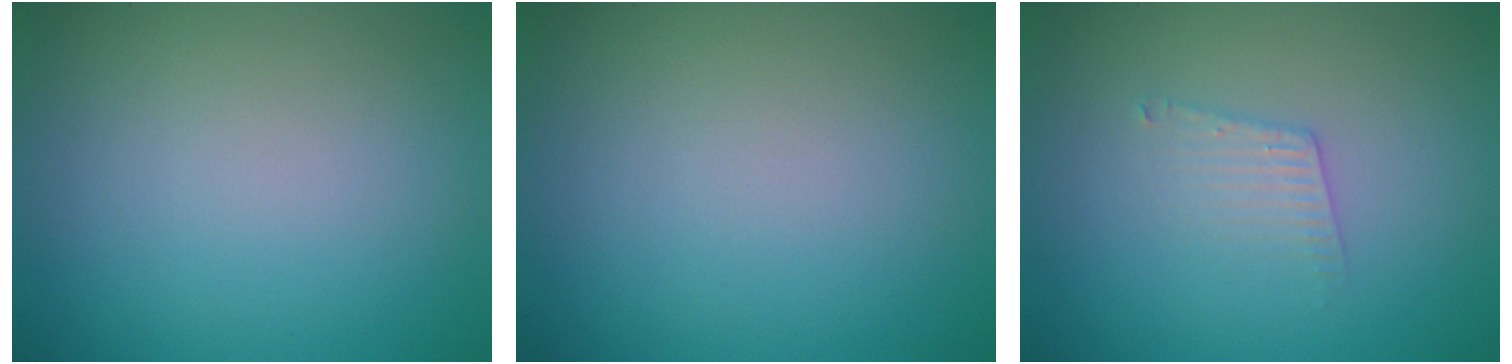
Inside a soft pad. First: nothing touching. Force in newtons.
{"total": 0.0}
{"total": 1.7, "press": 1.7, "slide": 0.0}